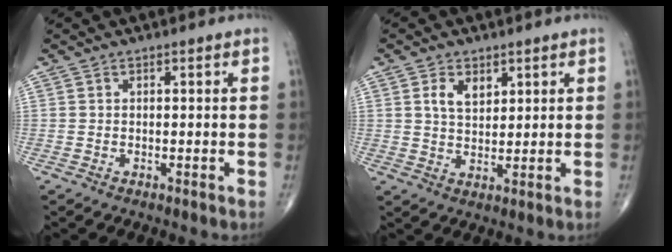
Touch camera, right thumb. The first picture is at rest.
{"total": 4.8, "force": [2.2, 2.9, 3.1], "torque": [-0.038, -0.013, 0.040]}